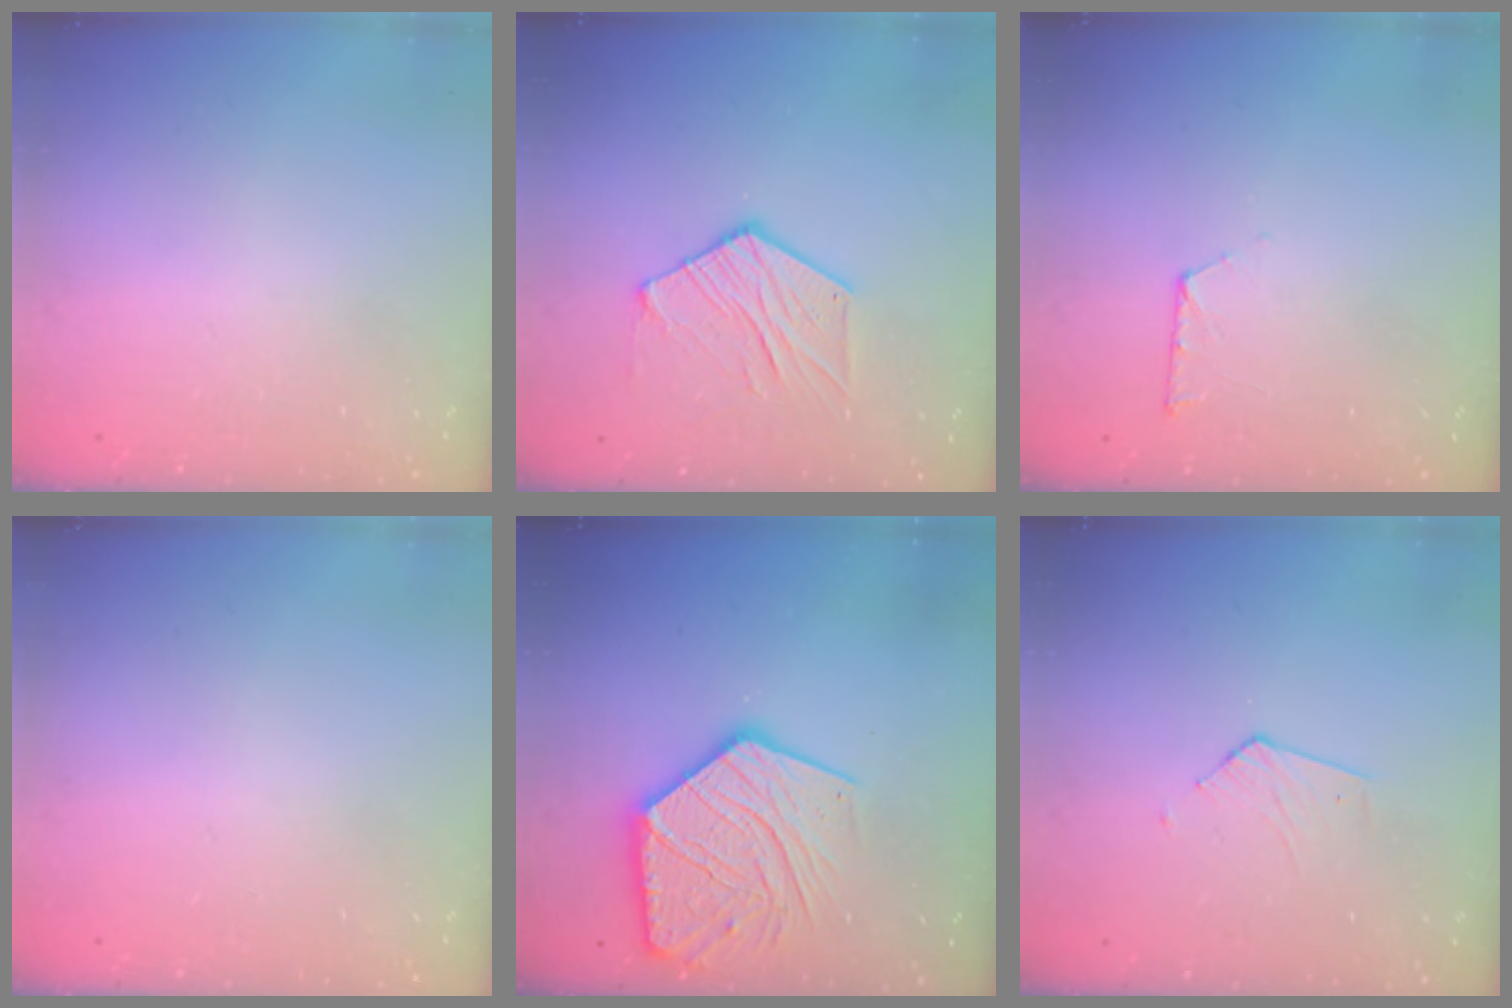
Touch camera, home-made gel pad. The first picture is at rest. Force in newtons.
{"total": 10.0, "press": 10.0, "slide": 0.7}
{"total": 4.4, "press": 4.4, "slide": 0.5}
{"total": 0.0}
{"total": 19.2, "press": 19.2, "slide": 1.5}
{"total": 3.1, "press": 3.1, "slide": 0.2}